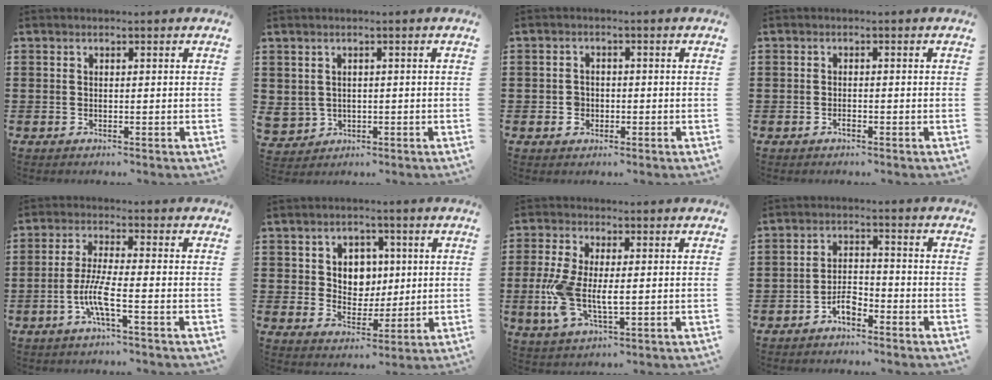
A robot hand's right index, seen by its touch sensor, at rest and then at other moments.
{"total": 2.5, "force": [0.5, 2.4, 0.4], "torque": [-0.028, 0.004, 0.006]}
{"total": 2.3, "force": [-0.7, 2.0, 0.8], "torque": [-0.021, 0.004, -0.015]}
{"total": 0.9, "force": [-0.6, 0.4, 0.5], "torque": [-0.012, -0.003, -0.011]}
{"total": 6.0, "force": [-2.5, 0.7, 5.4], "torque": [-0.128, -0.013, -0.057]}
{"total": 5.7, "force": [1.2, 5.0, 2.4], "torque": [-0.052, 0.012, 0.016]}
{"total": 8.2, "force": [-0.8, 4.0, 7.1], "torque": [-0.166, -0.008, -0.017]}
{"total": 3.9, "force": [-2.7, 1.5, 2.3], "torque": [-0.049, 0.007, -0.055]}